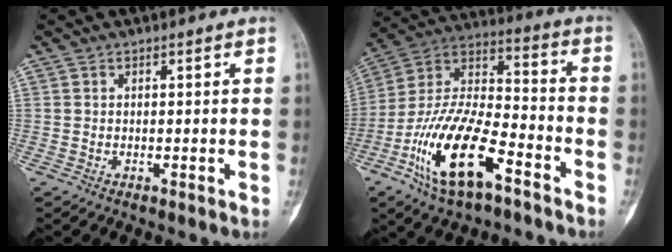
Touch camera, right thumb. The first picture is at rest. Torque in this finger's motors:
{"motor_torque": [0.32, 0.59, 1.82, -0.95, 0.29]}